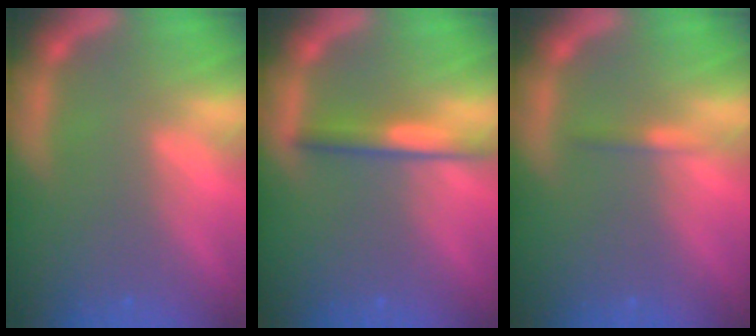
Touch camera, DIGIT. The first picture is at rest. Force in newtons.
{"total": 3.0}
{"total": 0.9}